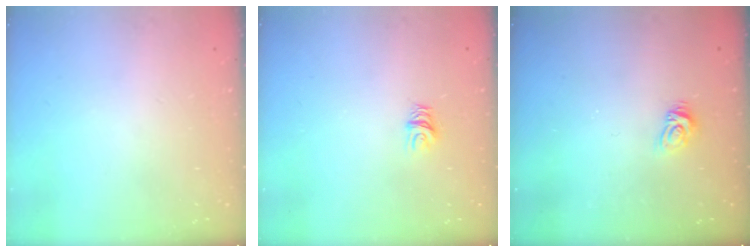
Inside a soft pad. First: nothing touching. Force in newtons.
{"total": 6.2, "press": 6.2, "slide": 0.5}
{"total": 5.5, "press": 5.5, "slide": 0.4}